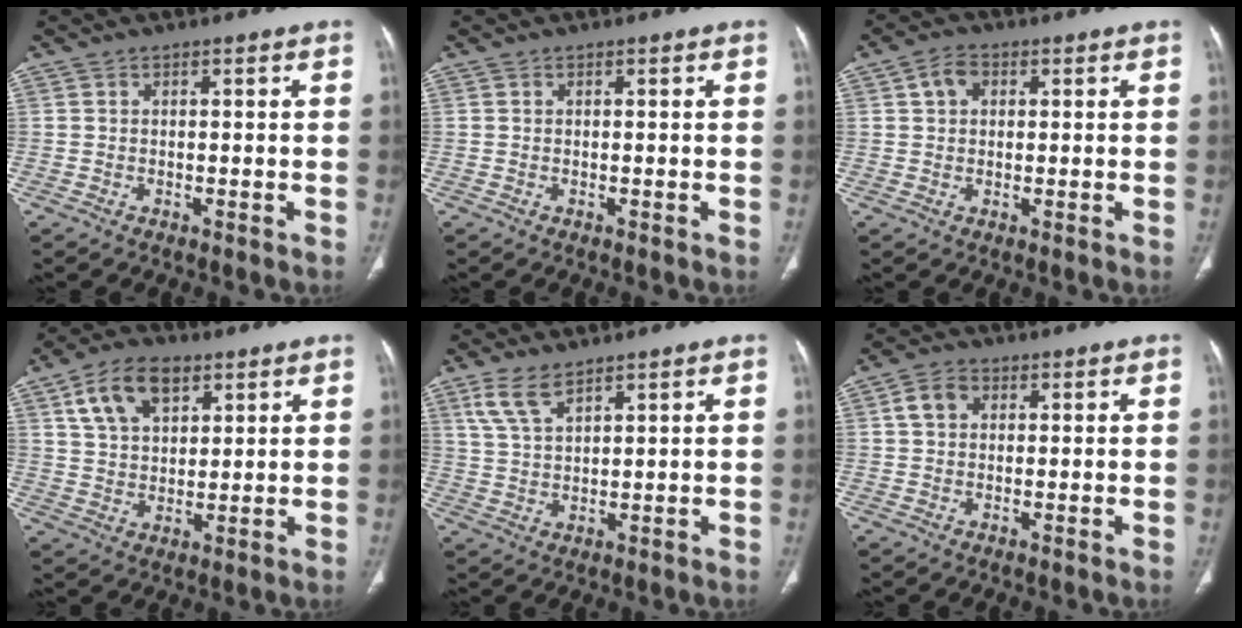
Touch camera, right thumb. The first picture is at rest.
{"total": 0.0}
{"total": 3.9, "force": [1.2, 2.9, 2.2], "torque": [-0.033, 0.007, 0.021]}
{"total": 11.2, "force": [5.4, 6.7, 7.1], "torque": [-0.108, -0.010, 0.098]}
{"total": 5.9, "force": [4.0, 2.3, 3.7], "torque": [-0.077, -0.011, 0.089]}
{"total": 4.2, "force": [1.1, 3.2, 2.4], "torque": [-0.041, 0.010, 0.019]}